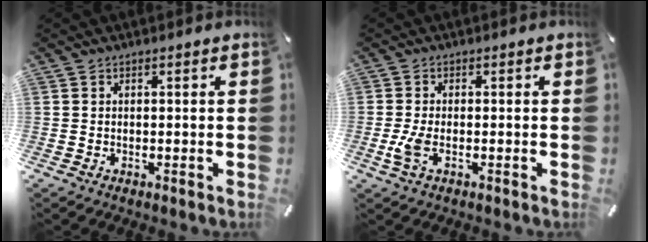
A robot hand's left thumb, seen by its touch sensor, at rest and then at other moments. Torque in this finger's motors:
{"motor_torque": [0.42, 0.49, 0.20, -0.19, 0.02]}